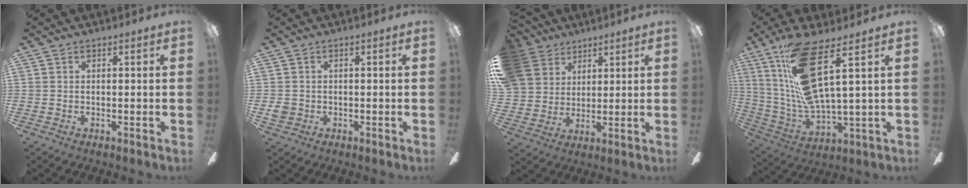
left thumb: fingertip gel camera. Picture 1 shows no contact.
{"total": 2.2, "force": [-0.3, 2.0, 0.7], "torque": [-0.011, 0.004, -0.005]}
{"total": 11.1, "force": [6.6, 8.7, 2.2], "torque": [-0.073, -0.032, 0.133]}
{"total": 18.7, "force": [9.0, 4.4, 15.8], "torque": [-0.342, -0.036, 0.144]}